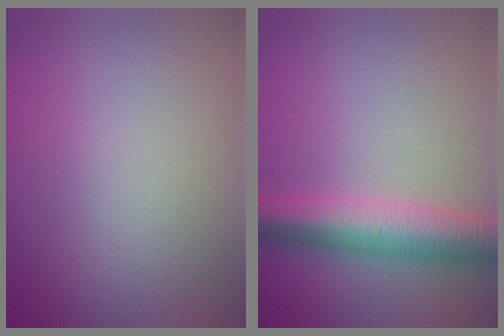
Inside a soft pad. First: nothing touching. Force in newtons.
{"total": 7.2, "press": 7.2, "slide": 0.0}